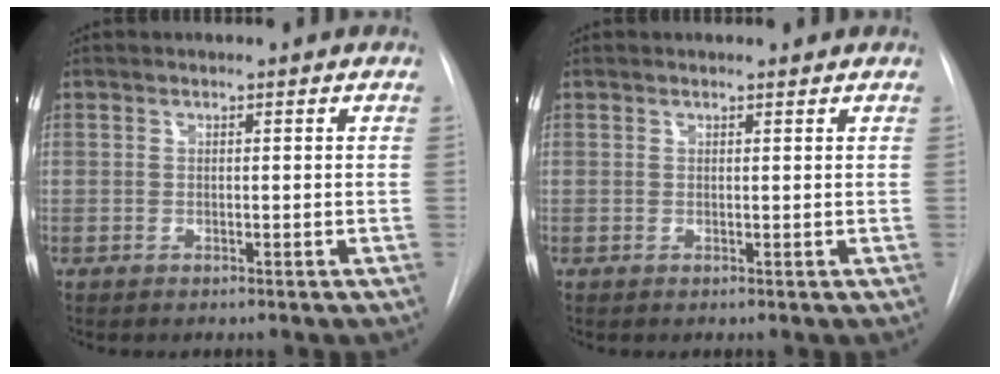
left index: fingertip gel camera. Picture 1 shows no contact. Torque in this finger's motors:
{"motor_torque": [0.25, -0.24, 0.05, 0.00]}